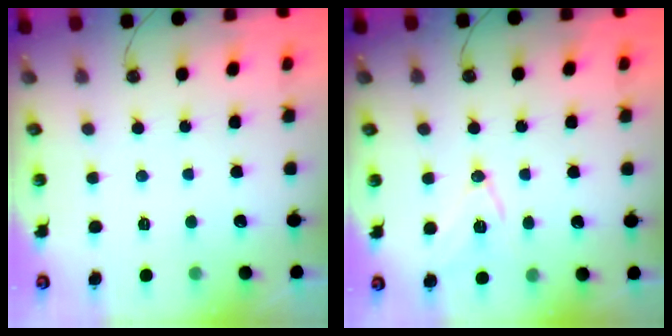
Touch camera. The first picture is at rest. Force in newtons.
{"total": 10.8, "press": 10.3, "slide": 3.3}